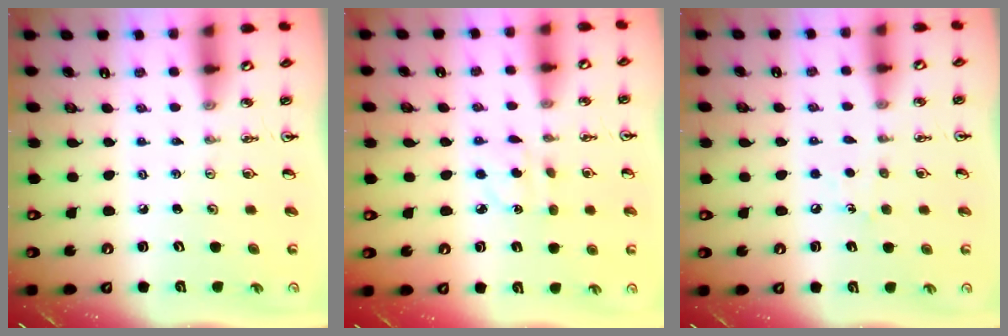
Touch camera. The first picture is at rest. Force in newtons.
{"total": 3.5, "press": 3.4, "slide": 0.8}
{"total": 5.4, "press": 5.4, "slide": 0.7}